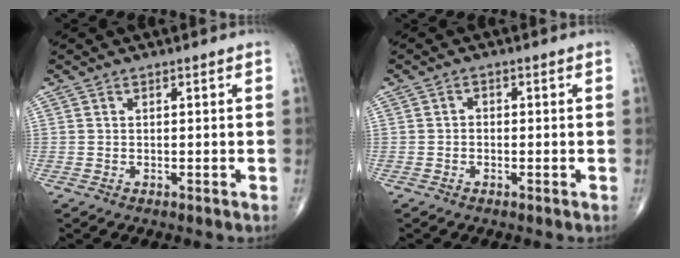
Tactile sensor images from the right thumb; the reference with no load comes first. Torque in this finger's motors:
{"motor_torque": [-0.38, 0.34, 0.02, -0.05, 0.00]}